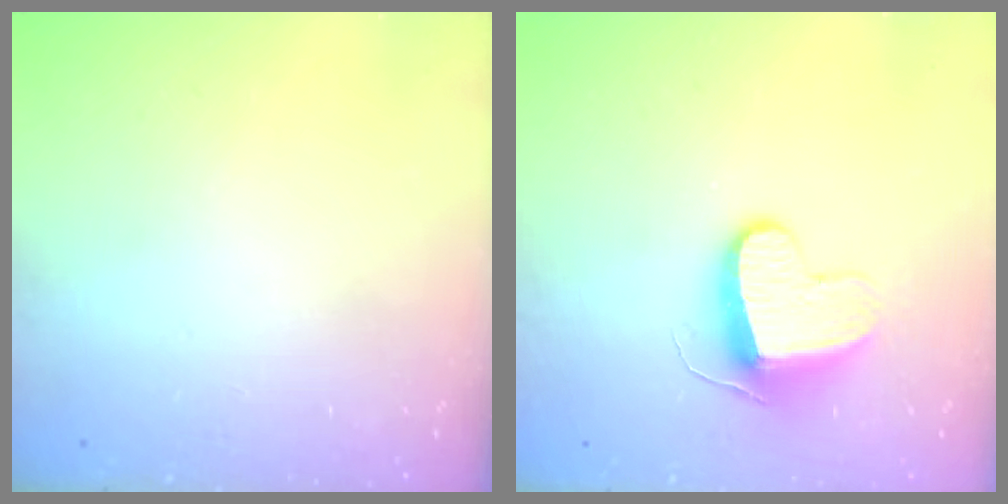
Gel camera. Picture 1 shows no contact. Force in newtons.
{"total": 9.7, "press": 9.7, "slide": 0.3}